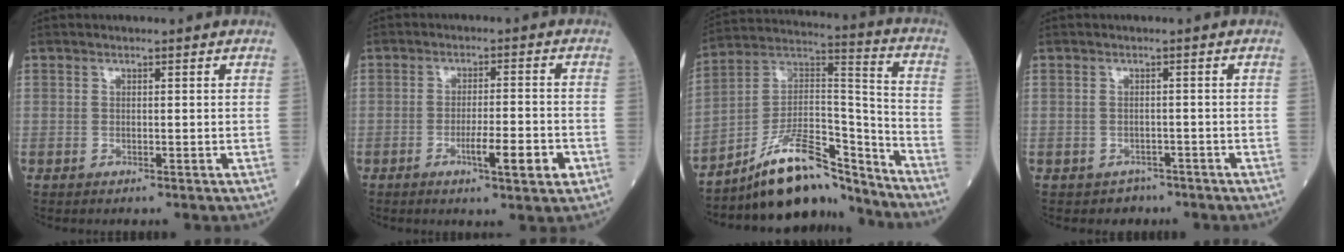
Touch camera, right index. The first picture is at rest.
{"total": 6.3, "force": [-2.5, 0.5, 5.7], "torque": [-0.087, -0.004, -0.036]}
{"total": 15.7, "force": [-13.1, 3.9, 7.7], "torque": [-0.126, 0.051, -0.224]}
{"total": 2.4, "force": [-1.7, 1.7, -0.2], "torque": [-0.006, 0.009, -0.024]}